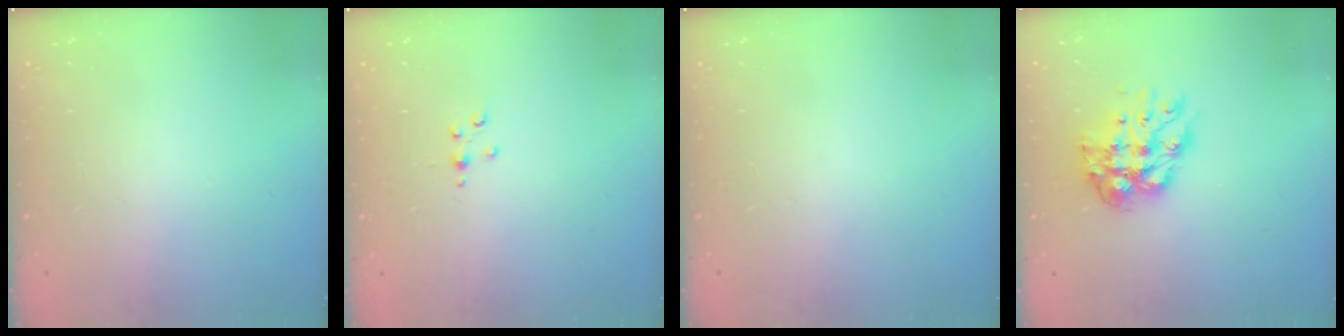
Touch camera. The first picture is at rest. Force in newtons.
{"total": 3.0, "press": 3.0, "slide": 0.3}
{"total": 0.0}
{"total": 10.9, "press": 10.8, "slide": 0.9}